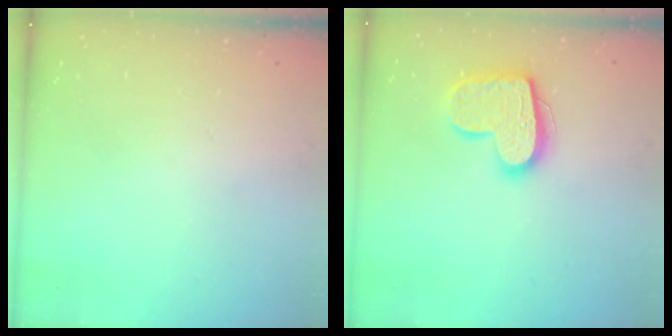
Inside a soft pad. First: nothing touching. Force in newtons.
{"total": 16.1, "press": 16.1, "slide": 0.9}